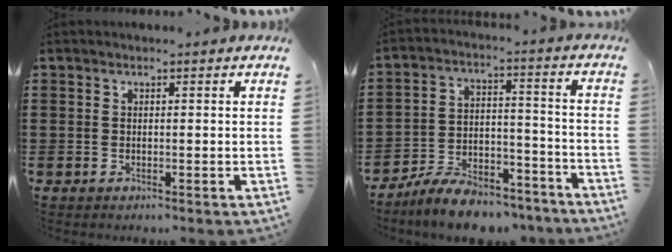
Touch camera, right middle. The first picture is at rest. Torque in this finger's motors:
{"motor_torque": [1.70, -0.44, 0.21, 0.16]}